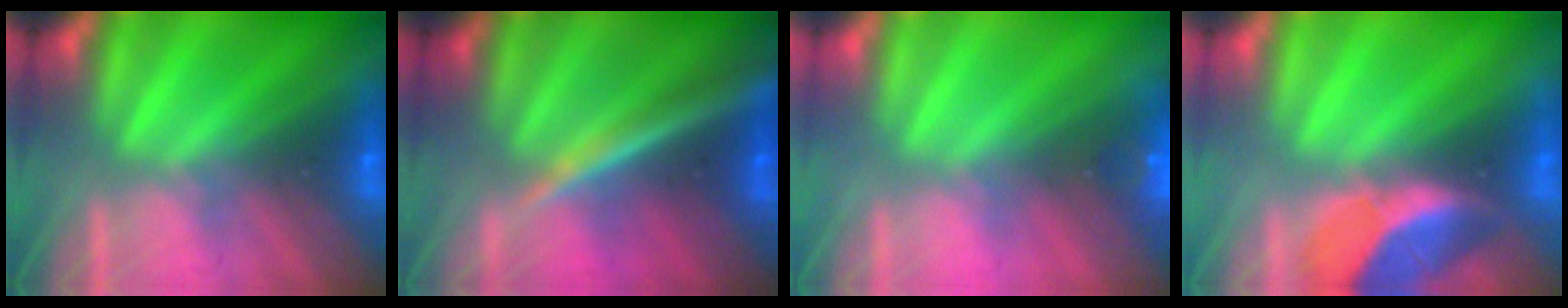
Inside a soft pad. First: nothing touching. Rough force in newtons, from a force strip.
{"total": 4.7}
{"total": 3.0}
{"total": 2.6}